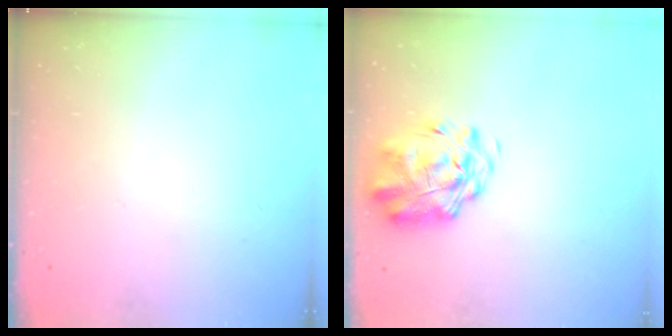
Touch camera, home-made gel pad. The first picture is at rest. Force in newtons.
{"total": 3.2, "press": 2.7, "slide": 1.7}